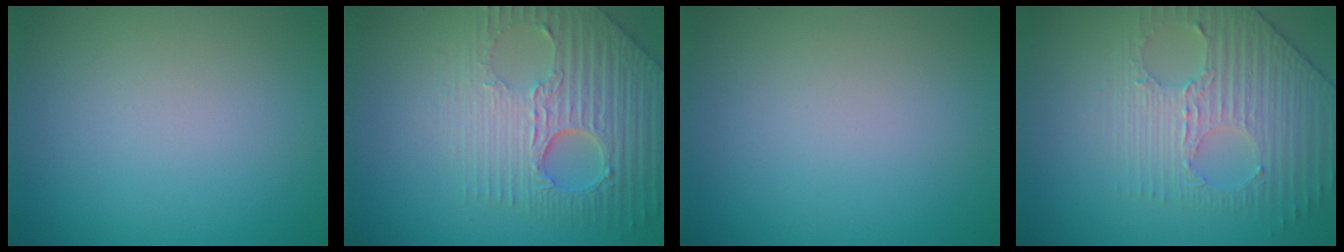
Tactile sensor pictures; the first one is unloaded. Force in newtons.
{"total": 5.8, "press": 5.1, "slide": 2.9}
{"total": 0.0}
{"total": 3.9, "press": 3.8, "slide": 0.8}